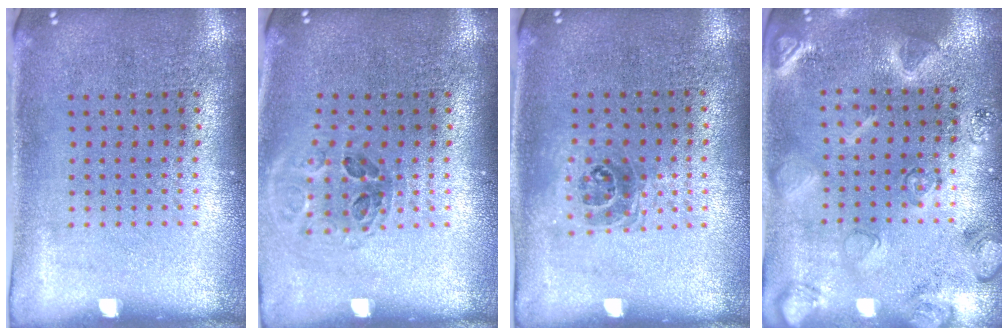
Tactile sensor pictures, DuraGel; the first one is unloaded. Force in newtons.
{"total": 0.9, "press": 0.9, "slide": 0.1}
{"total": 1.1, "press": 0.9, "slide": 0.5}
{"total": 2.5, "press": 2.5, "slide": 0.1}